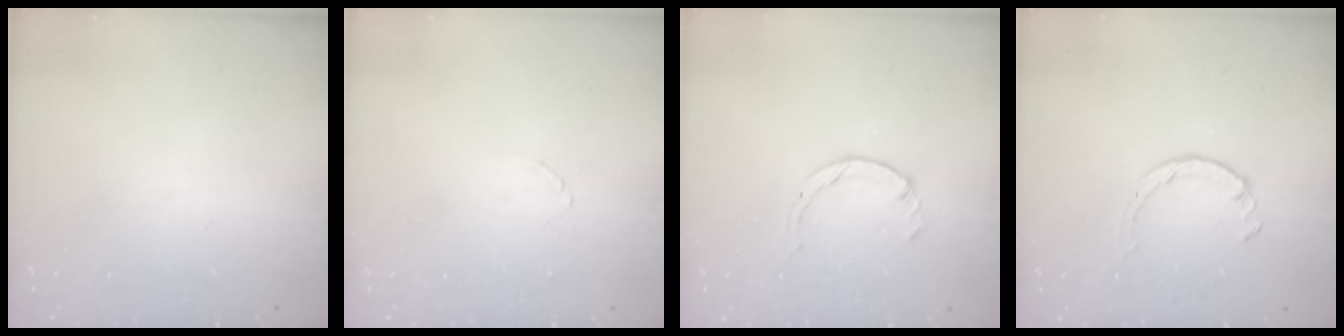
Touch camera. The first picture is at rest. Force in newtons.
{"total": 1.3, "press": 1.3, "slide": 0.1}
{"total": 1.4, "press": 1.4, "slide": 0.2}
{"total": 1.4, "press": 1.3, "slide": 0.3}